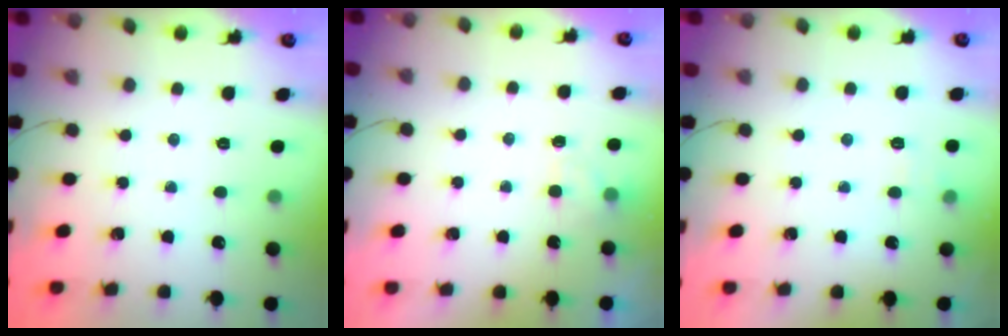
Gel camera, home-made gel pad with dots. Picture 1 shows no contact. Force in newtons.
{"total": 2.0, "press": 1.5, "slide": 1.3}
{"total": 4.0, "press": 3.5, "slide": 2.0}